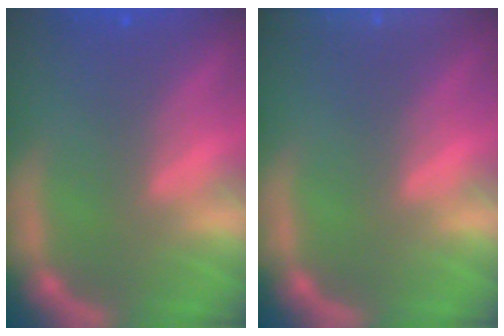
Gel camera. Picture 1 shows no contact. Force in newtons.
{"total": 4.5}